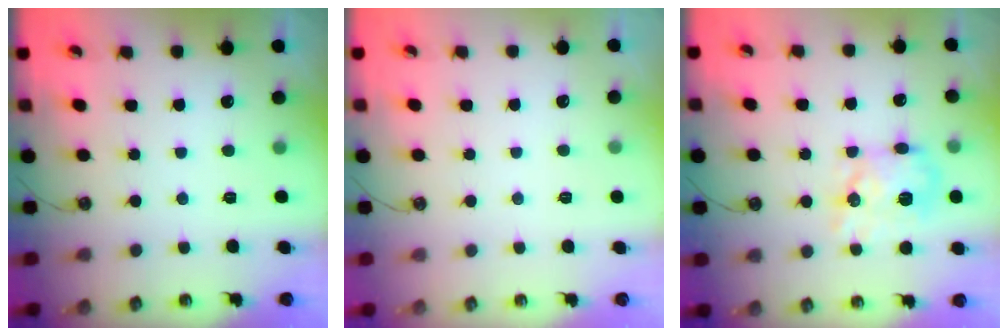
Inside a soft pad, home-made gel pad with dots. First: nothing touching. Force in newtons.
{"total": 0.0}
{"total": 12.4, "press": 12.4, "slide": 0.6}